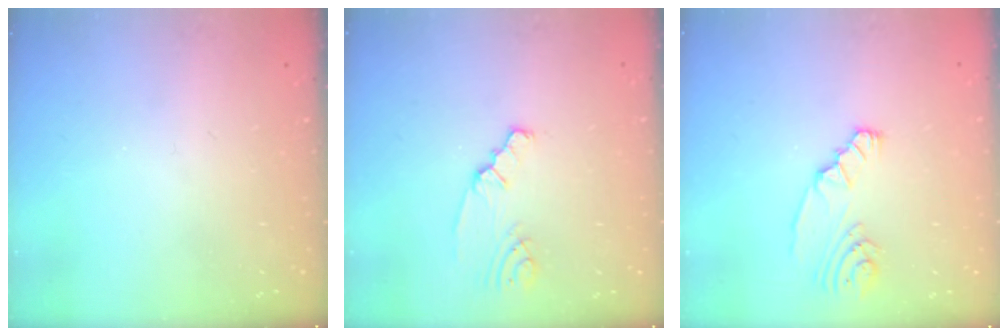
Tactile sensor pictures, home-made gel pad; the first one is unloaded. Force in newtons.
{"total": 2.0, "press": 2.0, "slide": 0.3}
{"total": 4.5, "press": 4.3, "slide": 1.5}